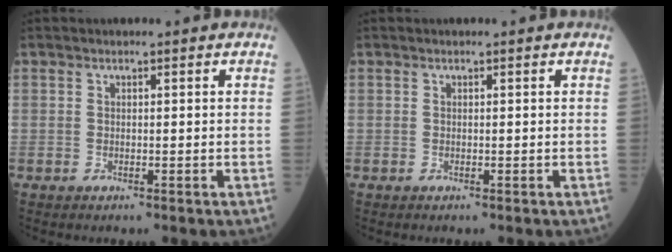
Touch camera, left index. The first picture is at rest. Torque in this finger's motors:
{"motor_torque": [0.00, 0.00, 0.00, 0.00]}